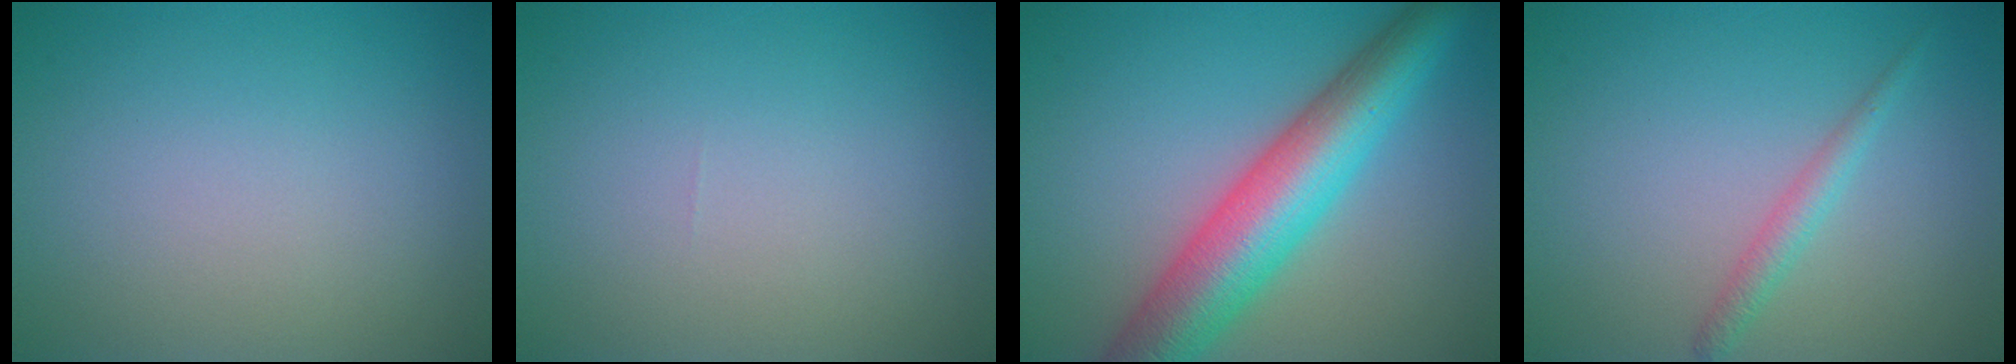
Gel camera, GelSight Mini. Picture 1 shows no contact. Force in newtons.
{"total": 0.0}
{"total": 9.0, "press": 9.0, "slide": 0.2}
{"total": 1.6, "press": 1.6, "slide": 0.0}